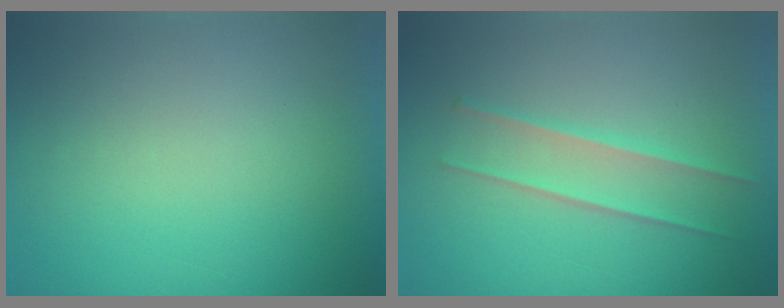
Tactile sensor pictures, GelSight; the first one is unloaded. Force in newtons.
{"total": 2.0}